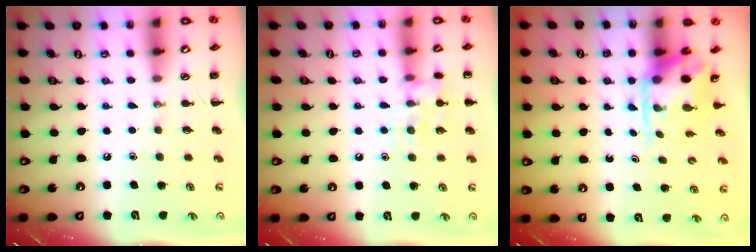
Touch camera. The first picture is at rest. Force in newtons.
{"total": 10.0, "press": 10.0, "slide": 0.9}
{"total": 3.7, "press": 3.7, "slide": 0.8}